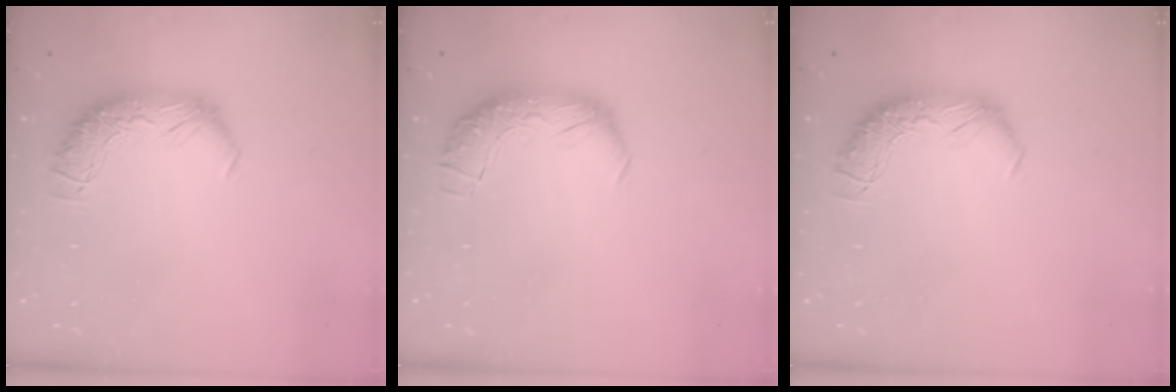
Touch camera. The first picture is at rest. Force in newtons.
{"total": 2.4, "press": 1.1, "slide": 2.2}
{"total": 0.0}